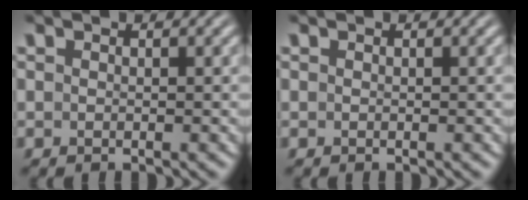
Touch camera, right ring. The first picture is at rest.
{"total": 1.2, "force": [-0.3, -1.1, -0.4], "torque": [0.014, -0.011, 0.005]}